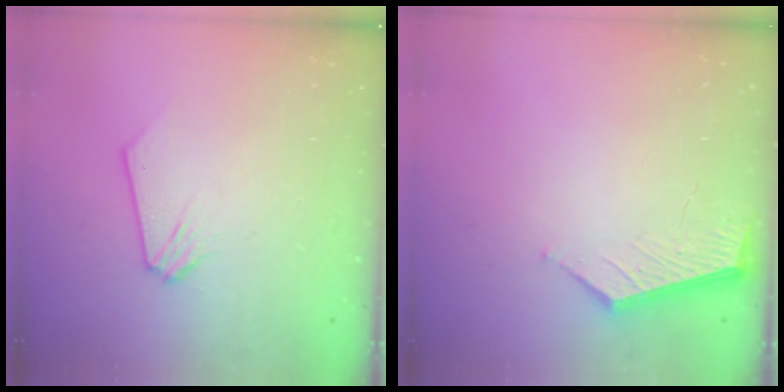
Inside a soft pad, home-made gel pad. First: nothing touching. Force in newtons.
{"total": 4.5, "press": 4.5, "slide": 0.0}